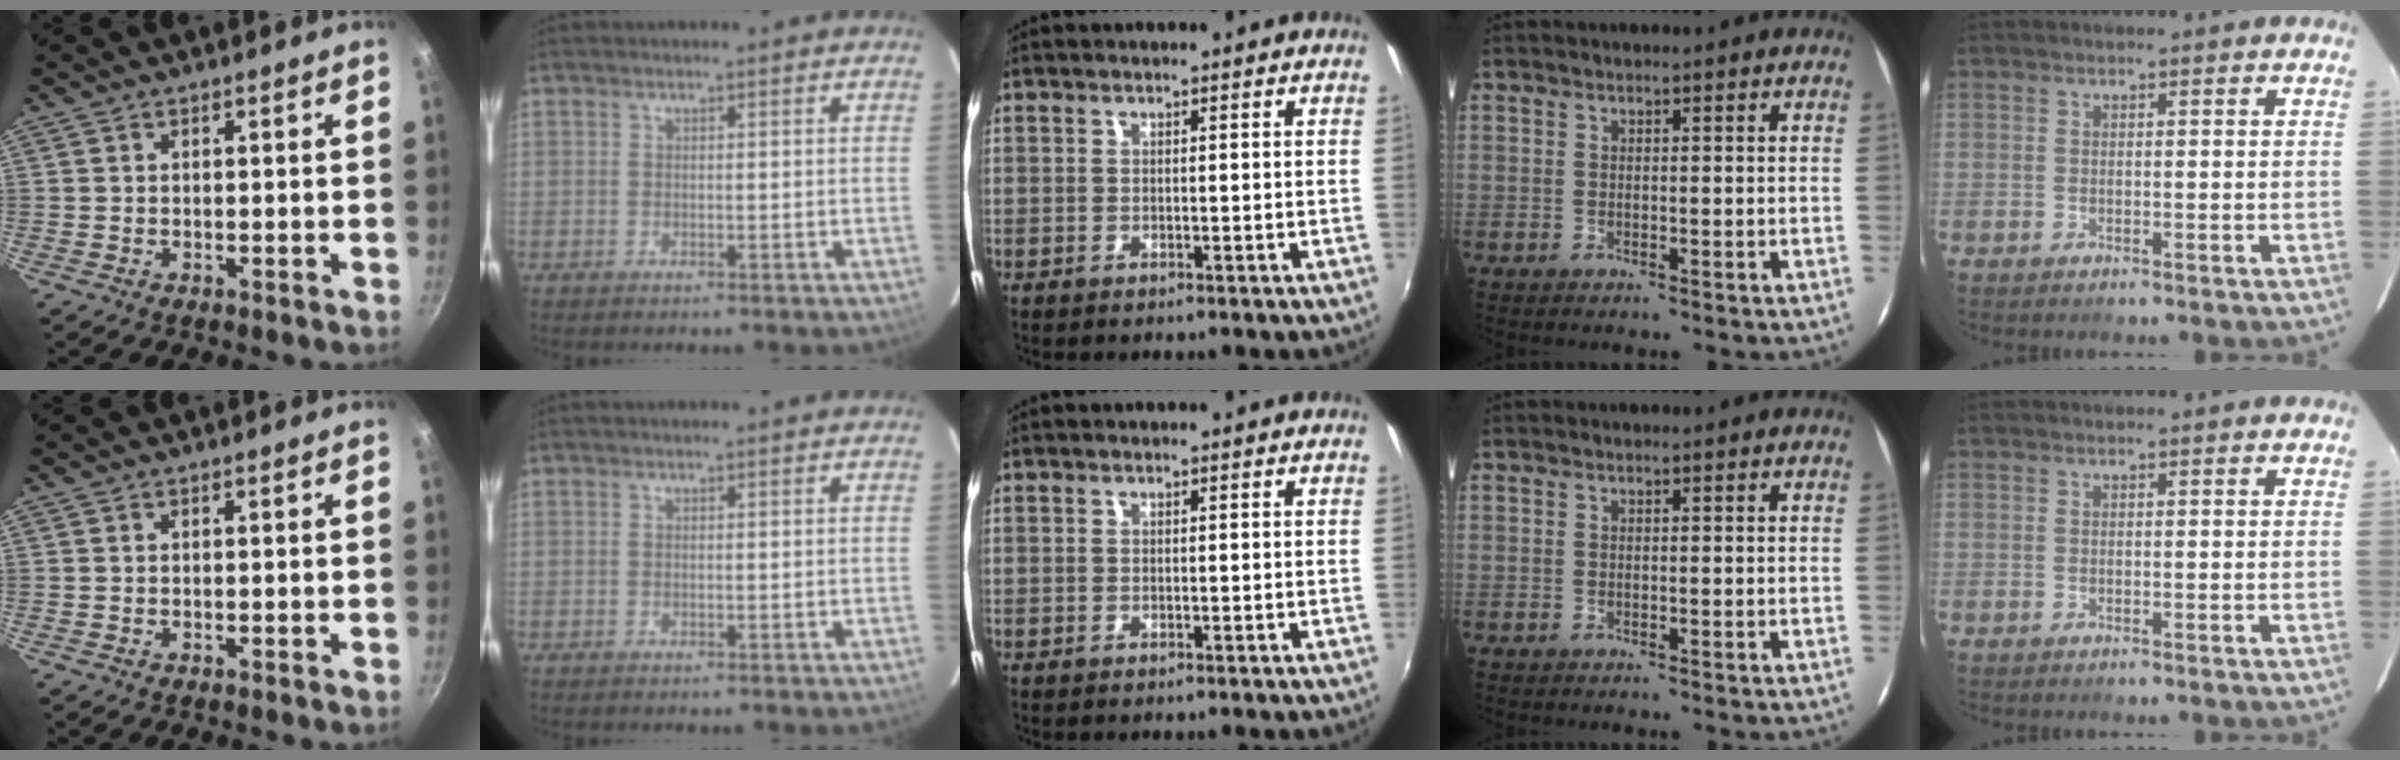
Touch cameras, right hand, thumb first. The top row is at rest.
{}